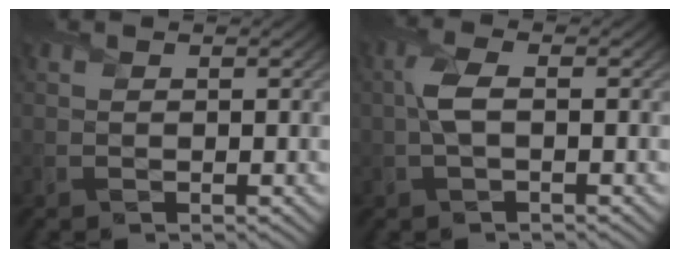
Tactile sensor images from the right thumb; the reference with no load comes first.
{"total": 3.2, "force": [-0.1, 1.2, 3.0], "torque": [-0.069, 0.005, -0.006]}